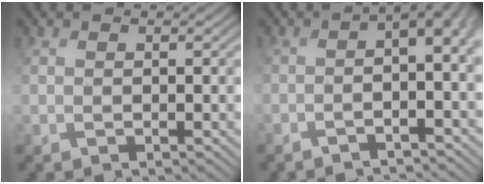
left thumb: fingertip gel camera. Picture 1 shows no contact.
{"total": 6.6, "force": [-1.4, 1.6, 6.3], "torque": [-0.072, -0.002, -0.026]}